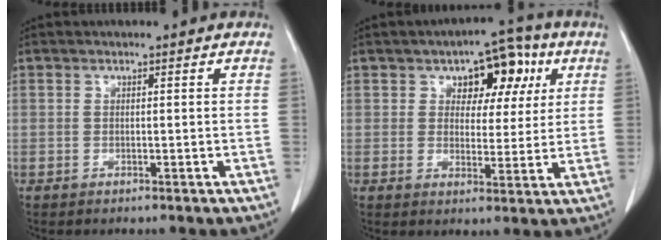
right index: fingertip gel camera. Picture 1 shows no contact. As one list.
[{"total": 8.6, "force": [3.6, 5.0, 6.0], "torque": [-0.066, 0.025, 0.049]}]